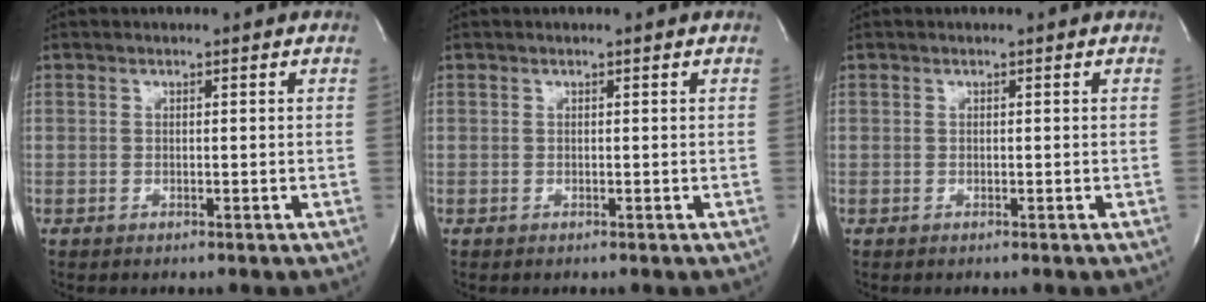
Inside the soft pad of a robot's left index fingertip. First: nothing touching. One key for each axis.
{"total": 0.0}
{"total": 0.0}